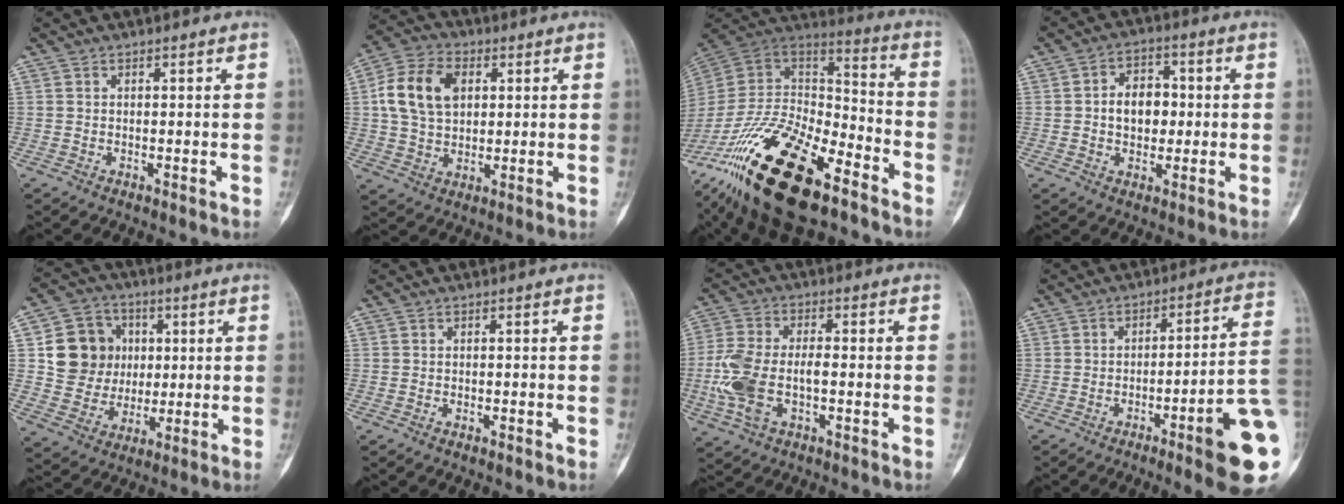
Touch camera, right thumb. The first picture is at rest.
{"total": 12.7, "force": [2.6, 8.8, 8.7], "torque": [-0.147, 0.011, 0.043]}
{"total": 30.0, "force": [-18.7, 12.0, 20.2], "torque": [-0.387, 0.047, -0.329]}
{"total": 8.0, "force": [0.0, 5.8, 5.6], "torque": [-0.056, 0.017, -0.004]}
{"total": 13.0, "force": [2.3, 11.8, 4.9], "torque": [-0.039, 0.006, 0.046]}
{"total": 0.6, "force": [-0.5, 0.3, 0.2], "torque": [-0.003, 0.005, -0.009]}
{"total": 11.3, "force": [-2.5, 5.9, 9.3], "torque": [-0.209, 0.019, -0.050]}
{"total": 16.5, "force": [-5.8, 1.9, 15.3], "torque": [-0.144, 0.031, -0.080]}